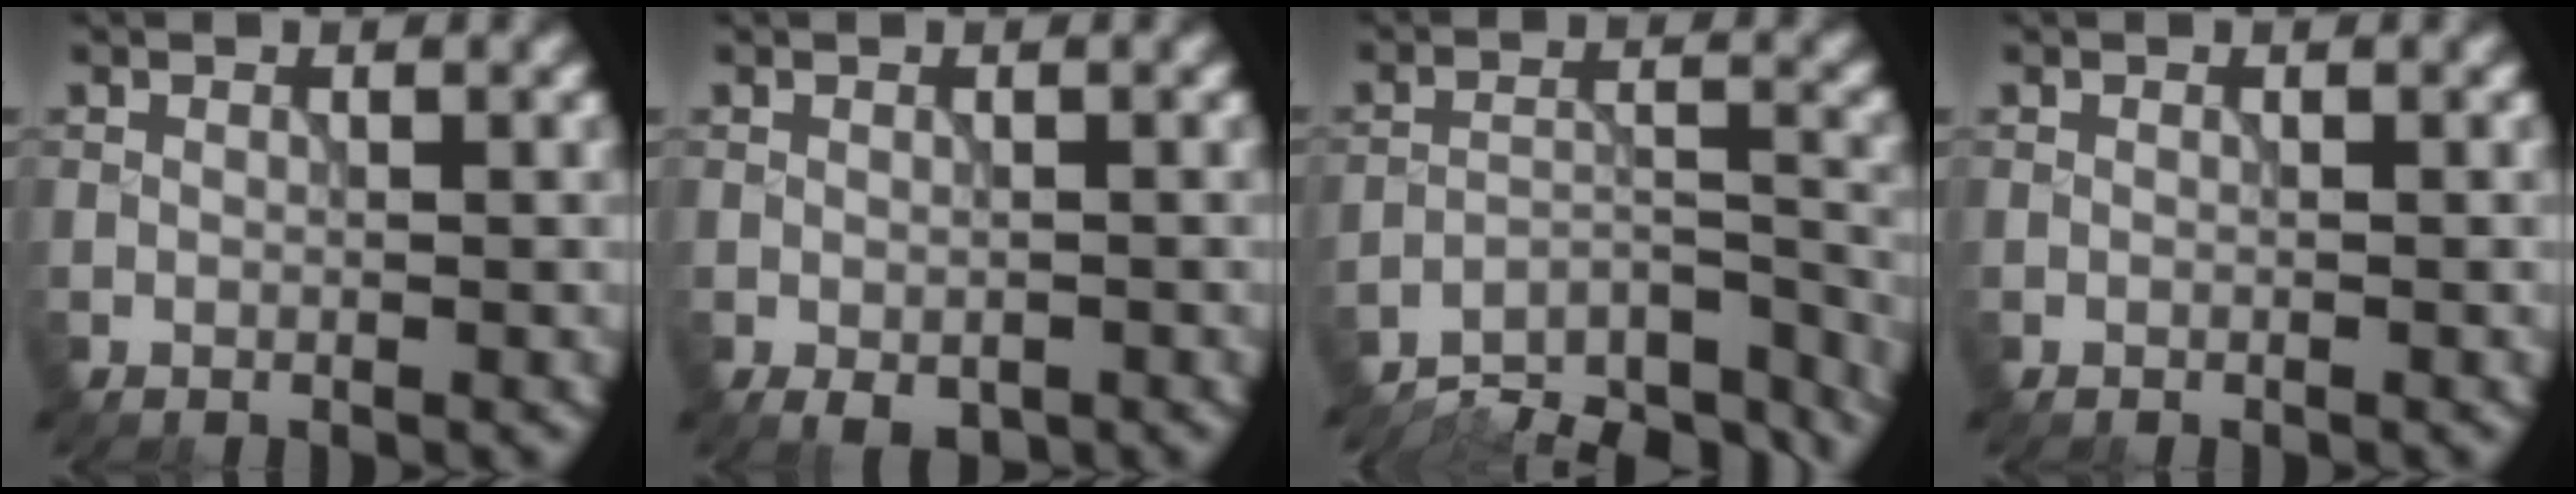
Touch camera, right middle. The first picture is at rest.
{"total": 1.6, "force": [-0.8, 0.9, 1.1], "torque": [-0.020, -0.008, -0.008]}
{"total": 10.5, "force": [-9.7, 2.4, 3.1], "torque": [-0.041, 0.003, -0.137]}
{"total": 0.0}